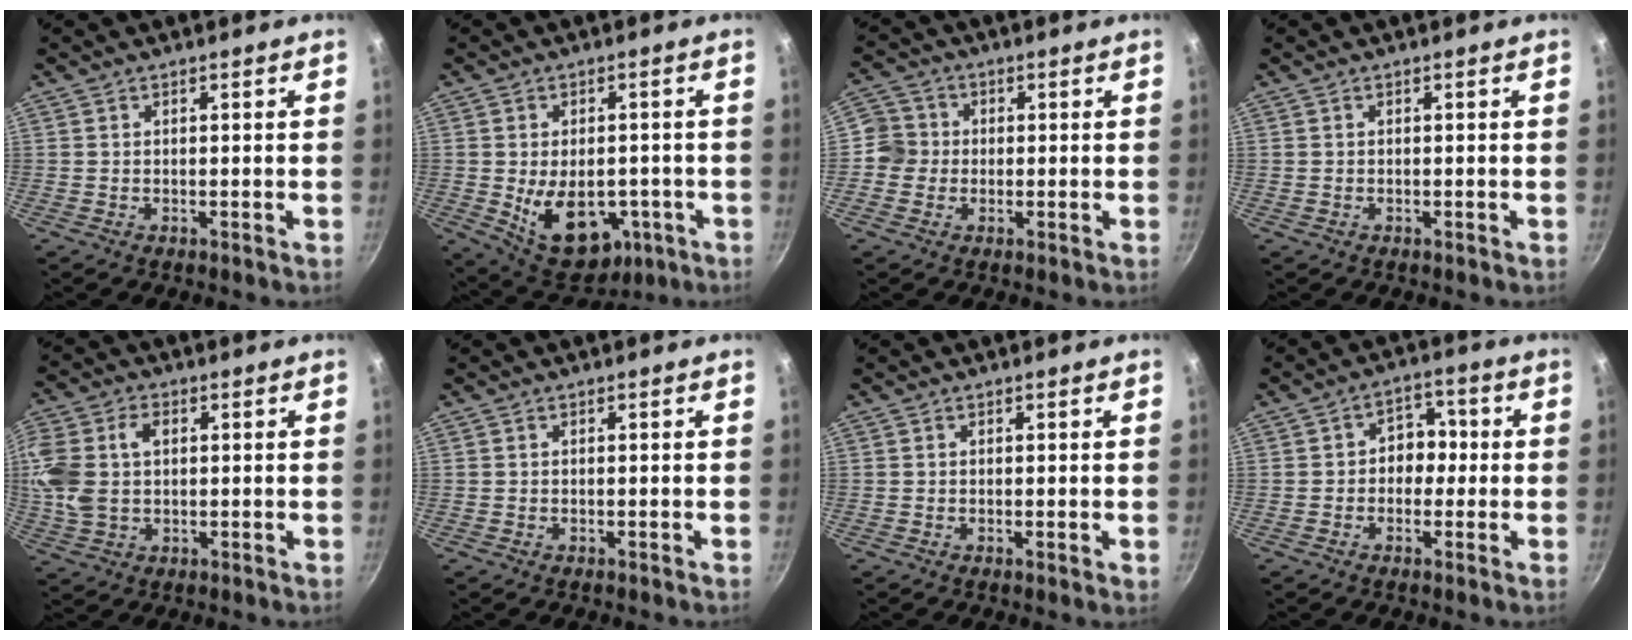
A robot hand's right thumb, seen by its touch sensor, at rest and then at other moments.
{"total": 14.0, "force": [-3.8, 9.0, 10.0], "torque": [-0.133, 0.007, -0.033]}
{"total": 5.4, "force": [-0.5, 5.2, 1.1], "torque": [0.001, 0.011, -0.019]}
{"total": 0.0}
{"total": 14.5, "force": [1.9, 9.9, 10.4], "torque": [-0.260, 0.015, 0.039]}
{"total": 0.0}
{"total": 1.1, "force": [-0.1, 0.2, 1.1], "torque": [-0.018, -0.005, -0.003]}
{"total": 6.0, "force": [-0.3, 4.7, 3.8], "torque": [-0.015, 0.020, -0.015]}